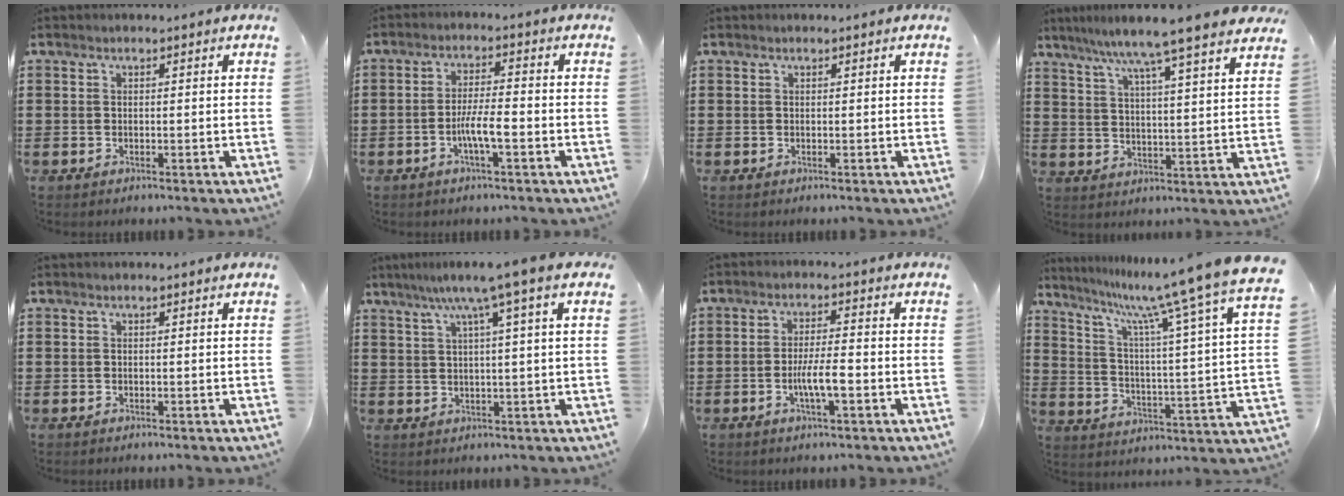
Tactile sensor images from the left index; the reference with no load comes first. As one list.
[{"total": 4.8, "force": [-1.9, 0.7, 4.4], "torque": [-0.089, -0.002, -0.039]}, {"total": 0.0}, {"total": 7.5, "force": [6.4, -1.4, 3.7], "torque": [-0.097, -0.039, 0.103]}, {"total": 0.0}, {"total": 7.0, "force": [3.5, -0.3, 6.0], "torque": [-0.128, -0.002, 0.053]}, {"total": 5.1, "force": [-1.5, 0.9, 4.8], "torque": [-0.093, 0.000, -0.033]}, {"total": 10.4, "force": [8.9, -1.6, 5.1], "torque": [-0.121, -0.078, 0.133]}]